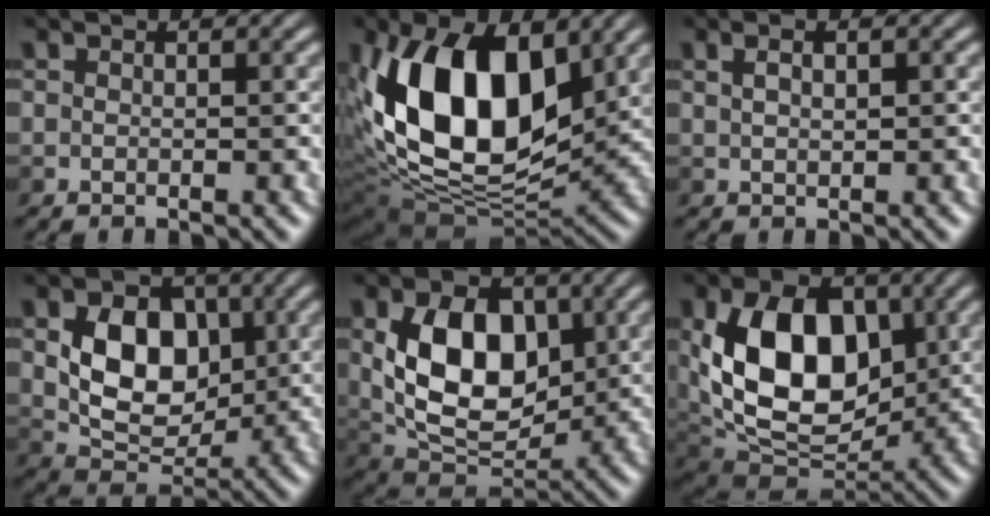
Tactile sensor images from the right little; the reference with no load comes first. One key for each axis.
{"total": 14.0, "fx": 2.3, "fy": 8.5, "fz": 10.9, "tx": -0.212, "ty": 0.007, "tz": 0.032}
{"total": 1.5, "fx": 0.0, "fy": 0.5, "fz": 1.4, "tx": -0.031, "ty": 0.003, "tz": 0.002}
{"total": 7.0, "fx": 0.1, "fy": 5.1, "fz": 4.8, "tx": -0.091, "ty": -0.009, "tz": 0.001}
{"total": 9.2, "fx": 0.3, "fy": 6.1, "fz": 6.9, "tx": -0.129, "ty": -0.006, "tz": 0.001}
{"total": 11.5, "fx": 0.5, "fy": 7.9, "fz": 8.4, "tx": -0.143, "ty": -0.003, "tz": 0.002}